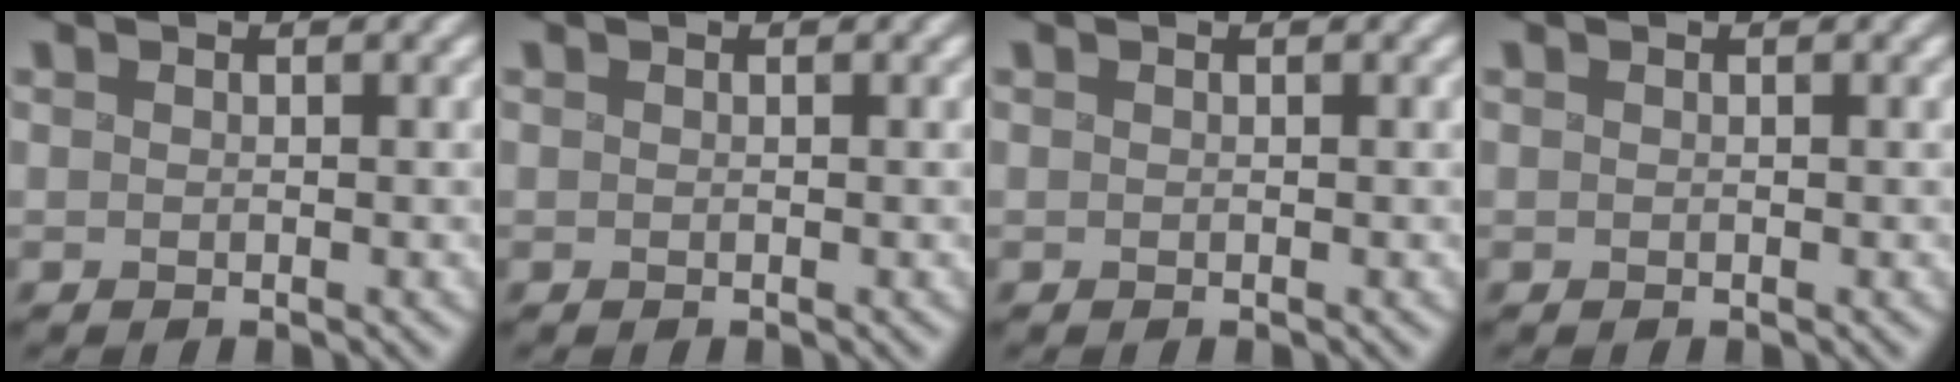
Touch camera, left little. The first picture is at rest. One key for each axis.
{"total": 0.0}
{"total": 0.0}
{"total": 0.0}